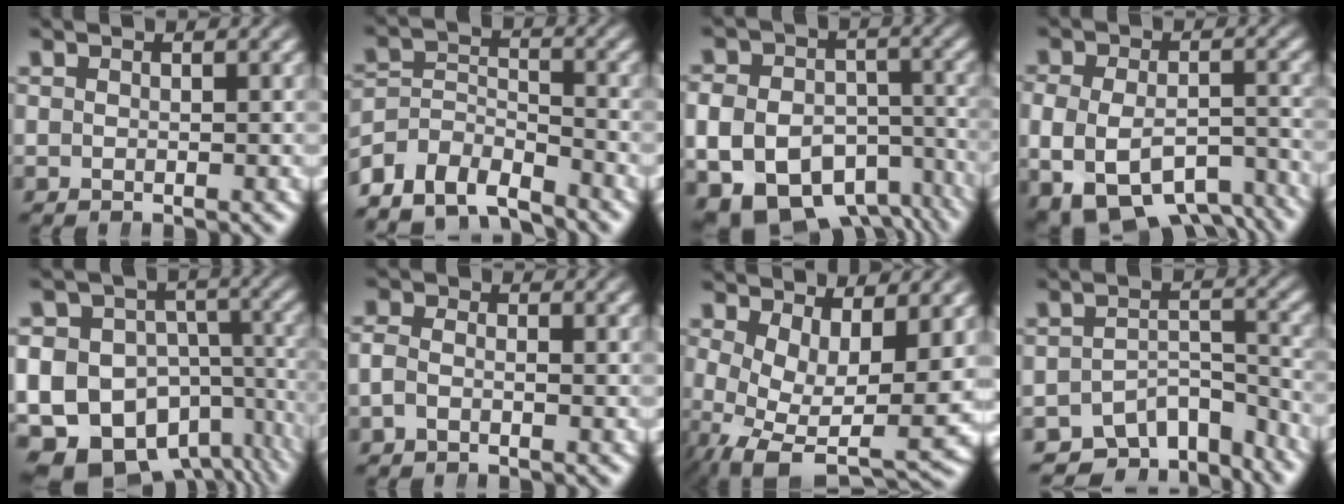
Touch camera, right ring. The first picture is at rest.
{"total": 8.4, "force": [-5.1, 5.8, 3.3], "torque": [-0.075, -0.043, -0.082]}
{"total": 13.1, "force": [-6.5, 9.7, 6.0], "torque": [-0.108, -0.050, -0.096]}
{"total": 10.8, "force": [-5.9, 7.0, 5.7], "torque": [-0.100, -0.034, -0.080]}
{"total": 19.5, "force": [-6.7, 16.1, 8.7], "torque": [-0.182, -0.086, -0.097]}
{"total": 1.8, "force": [-0.5, 1.4, 1.0], "torque": [-0.022, -0.004, -0.009]}
{"total": 7.8, "force": [-1.7, 4.4, 6.3], "torque": [-0.130, -0.060, 0.003]}
{"total": 8.4, "force": [-6.5, 4.0, 3.6], "torque": [-0.038, -0.020, -0.097]}